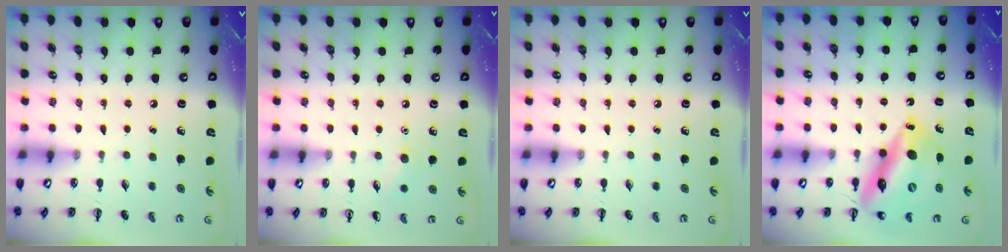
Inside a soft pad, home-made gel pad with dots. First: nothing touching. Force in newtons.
{"total": 4.4, "press": 4.2, "slide": 1.4}
{"total": 0.0}
{"total": 15.7, "press": 15.0, "slide": 4.6}